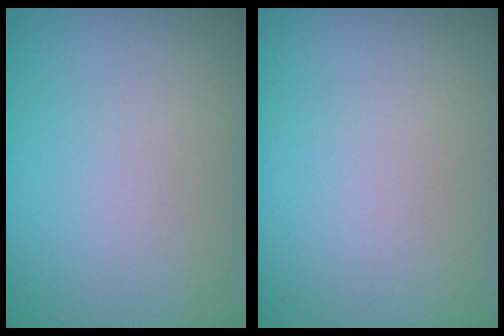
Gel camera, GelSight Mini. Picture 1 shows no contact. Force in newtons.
{"total": 0.0}